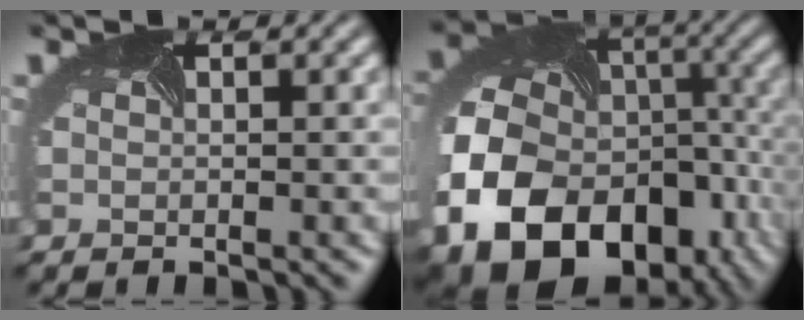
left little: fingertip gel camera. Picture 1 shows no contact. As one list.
[{"total": 20.5, "force": [-7.9, 15.8, 10.5], "torque": [-0.227, -0.058, -0.126]}]